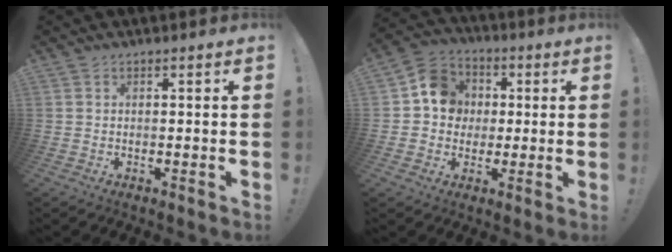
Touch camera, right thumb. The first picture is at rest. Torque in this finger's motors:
{"motor_torque": [0.20, 1.18, 0.64, -0.58, 0.29]}